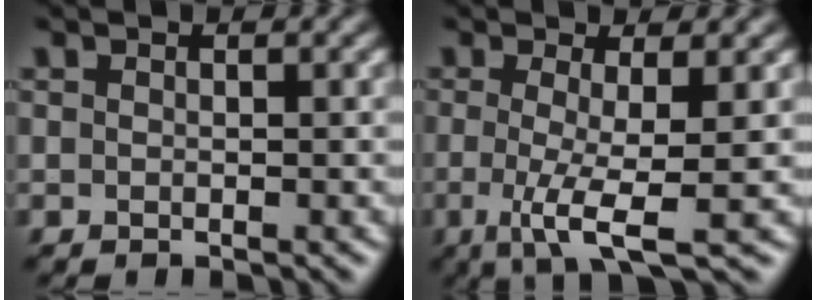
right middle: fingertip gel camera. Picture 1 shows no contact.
{"total": 5.0, "force": [-0.6, 1.0, 4.9], "torque": [-0.087, -0.013, -0.013]}